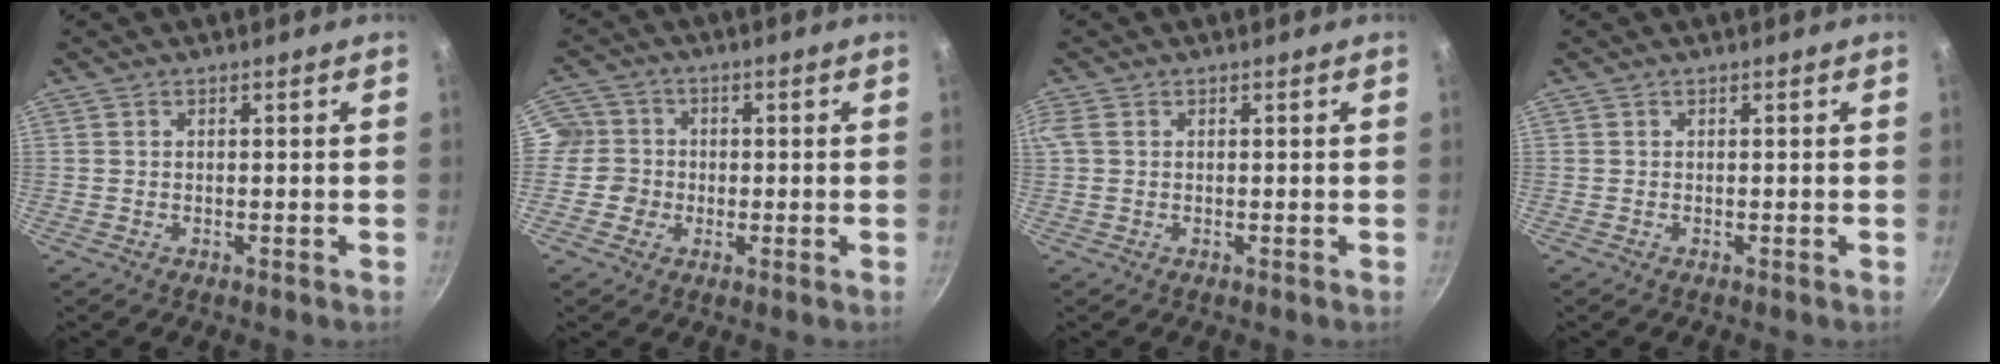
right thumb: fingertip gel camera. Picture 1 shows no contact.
{"total": 6.9, "force": [-0.8, 6.8, 0.9], "torque": [0.003, 0.013, -0.020]}
{"total": 2.0, "force": [0.5, 1.3, 1.5], "torque": [-0.055, 0.010, 0.014]}
{"total": 0.0}